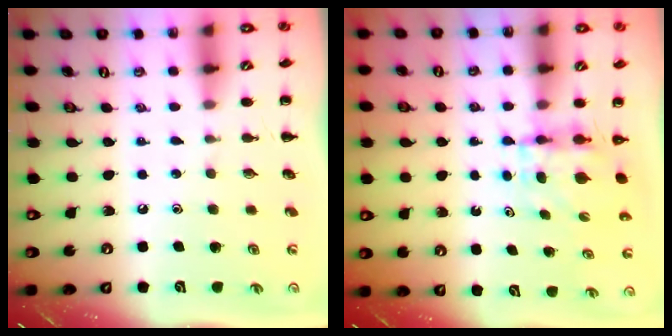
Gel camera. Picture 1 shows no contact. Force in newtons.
{"total": 4.0, "press": 3.9, "slide": 0.3}